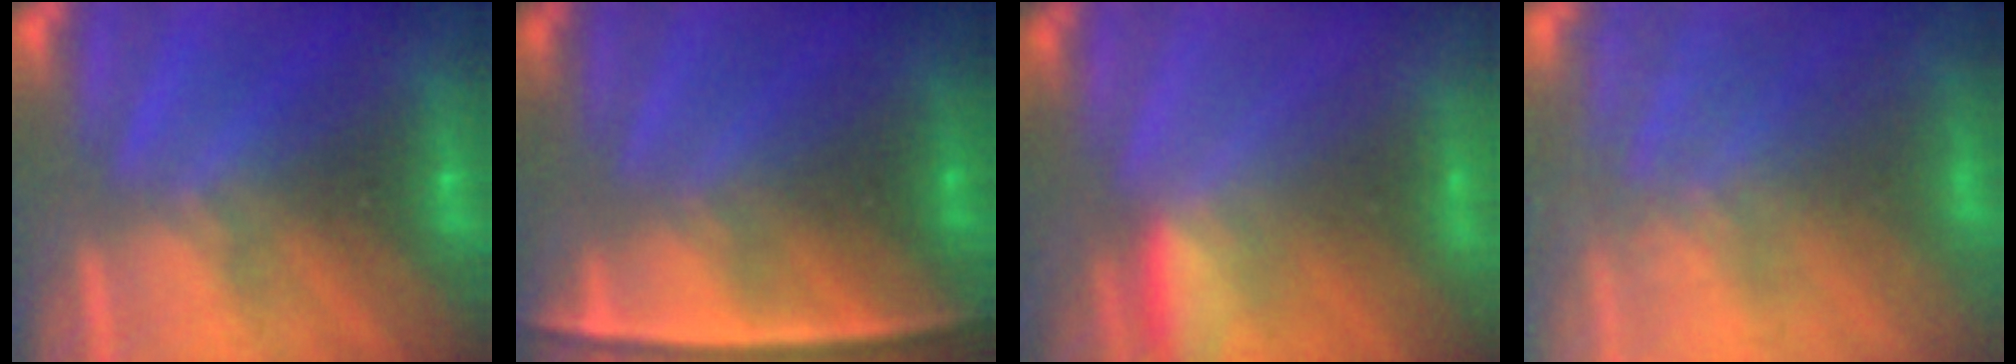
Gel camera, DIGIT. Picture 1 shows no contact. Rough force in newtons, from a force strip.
{"total": 2.2}
{"total": 3.0}
{"total": 7.5}